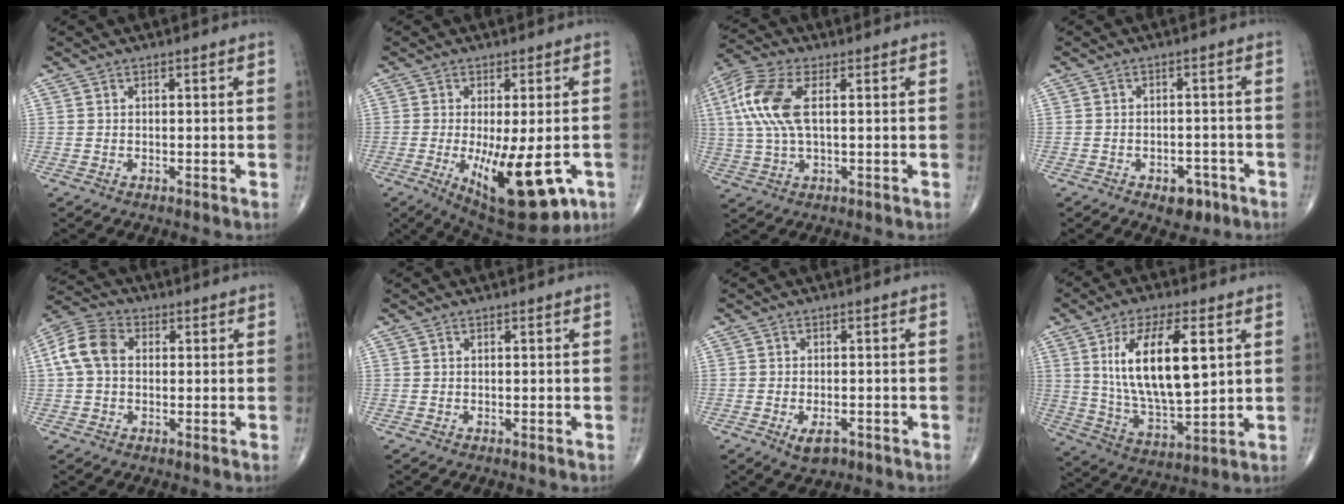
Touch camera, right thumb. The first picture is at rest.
{"total": 15.5, "force": [-4.6, 5.5, 13.8], "torque": [-0.195, -0.021, -0.049]}
{"total": 11.8, "force": [2.4, 5.3, 10.3], "torque": [-0.253, 0.015, 0.046]}
{"total": 4.8, "force": [-2.7, 2.9, 2.6], "torque": [-0.016, 0.018, -0.031]}
{"total": 8.6, "force": [1.0, 6.2, 5.9], "torque": [-0.122, 0.027, 0.010]}
{"total": 0.0}
{"total": 3.7, "force": [-1.7, 1.9, 2.6], "torque": [-0.041, 0.001, -0.023]}
{"total": 18.2, "force": [4.7, 7.4, 16.0], "torque": [-0.276, -0.020, 0.093]}